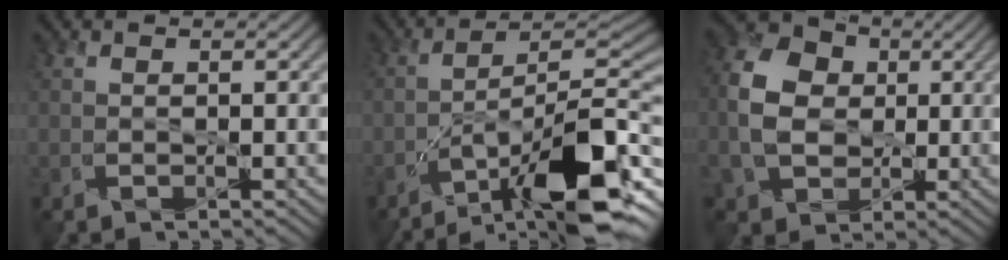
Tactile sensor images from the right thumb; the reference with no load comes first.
{"total": 14.2, "force": [-8.2, 4.5, 10.6], "torque": [-0.172, -0.007, -0.145]}
{"total": 8.6, "force": [0.2, 7.1, 4.9], "torque": [-0.131, 0.002, 0.002]}